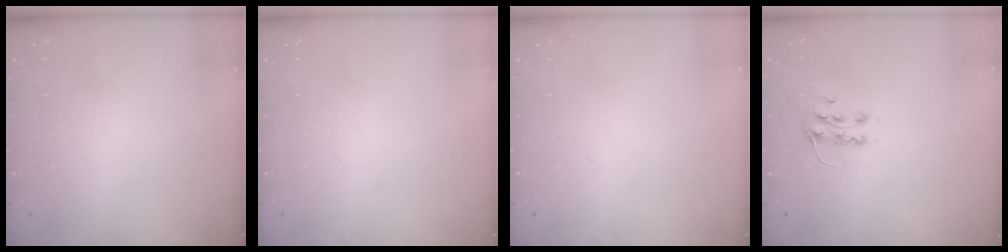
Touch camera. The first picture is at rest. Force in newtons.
{"total": 0.0}
{"total": 0.0}
{"total": 7.3, "press": 7.3, "slide": 0.5}